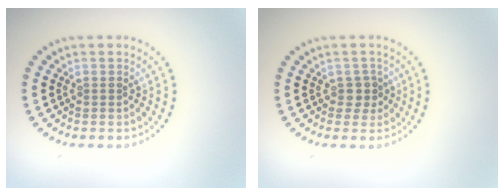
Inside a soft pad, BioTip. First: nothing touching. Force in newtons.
{"total": 1.5, "press": 1.3, "slide": 0.8}